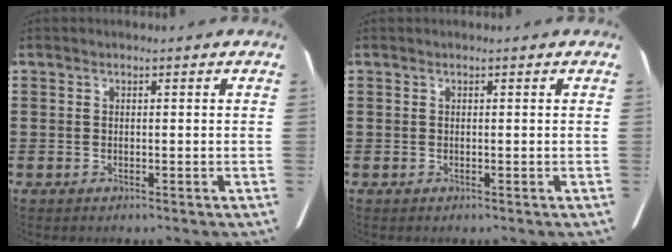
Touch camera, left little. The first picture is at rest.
{"total": 0.0}